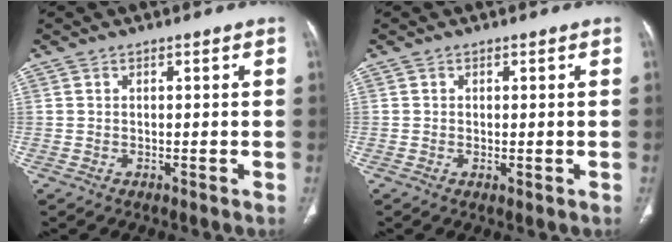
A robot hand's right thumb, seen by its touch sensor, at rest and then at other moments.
{"total": 0.9, "force": [-0.1, 0.4, 0.8], "torque": [-0.017, -0.004, -0.001]}